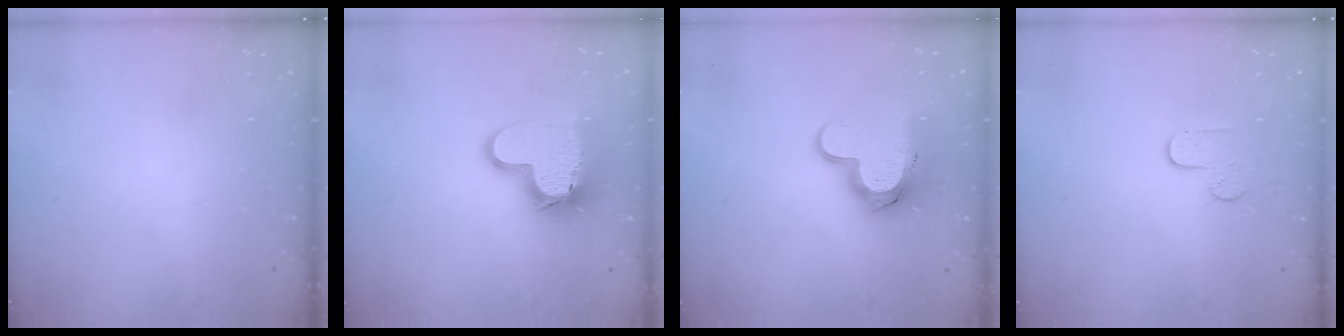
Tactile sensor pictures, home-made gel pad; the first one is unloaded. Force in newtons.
{"total": 15.0, "press": 14.9, "slide": 1.2}
{"total": 12.2, "press": 12.2, "slide": 1.0}
{"total": 4.3, "press": 4.3, "slide": 0.4}